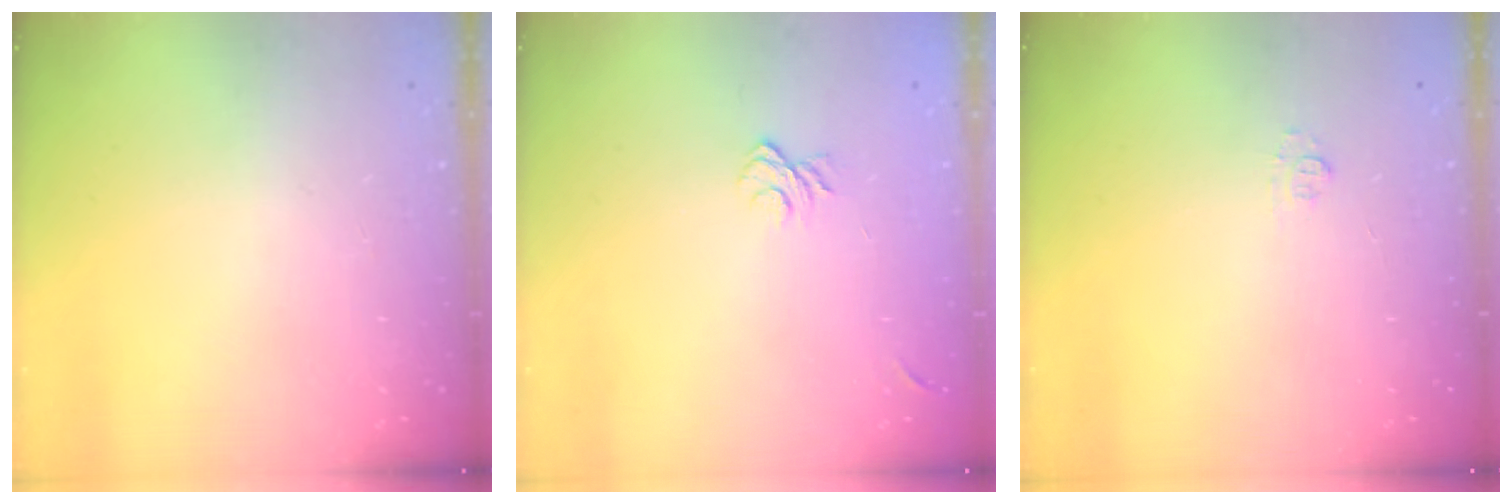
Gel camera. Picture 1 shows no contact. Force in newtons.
{"total": 6.1, "press": 6.1, "slide": 1.0}
{"total": 3.8, "press": 3.8, "slide": 0.5}